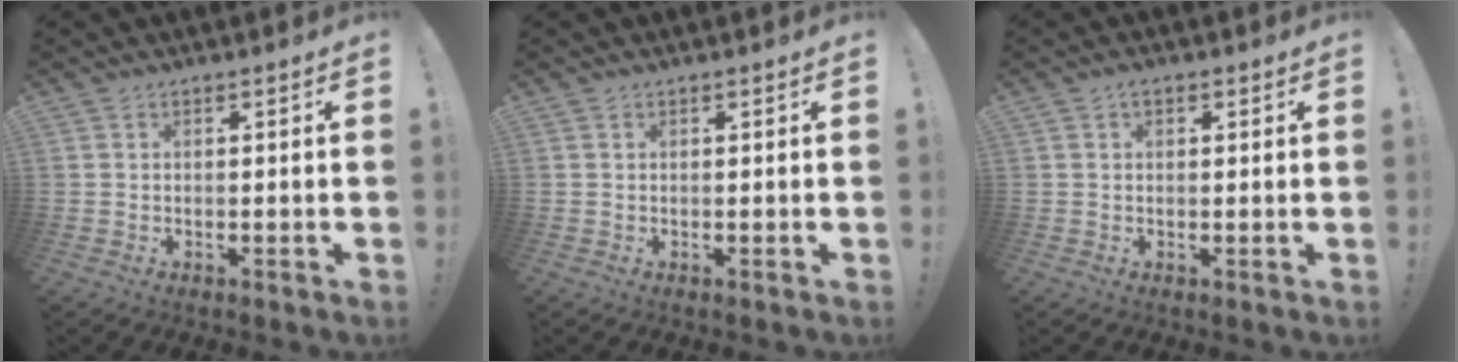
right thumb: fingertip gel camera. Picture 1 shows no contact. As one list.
[{"total": 0.0}, {"total": 1.7, "force": [0.7, 1.1, 1.1], "torque": [-0.019, 0.002, 0.011]}]